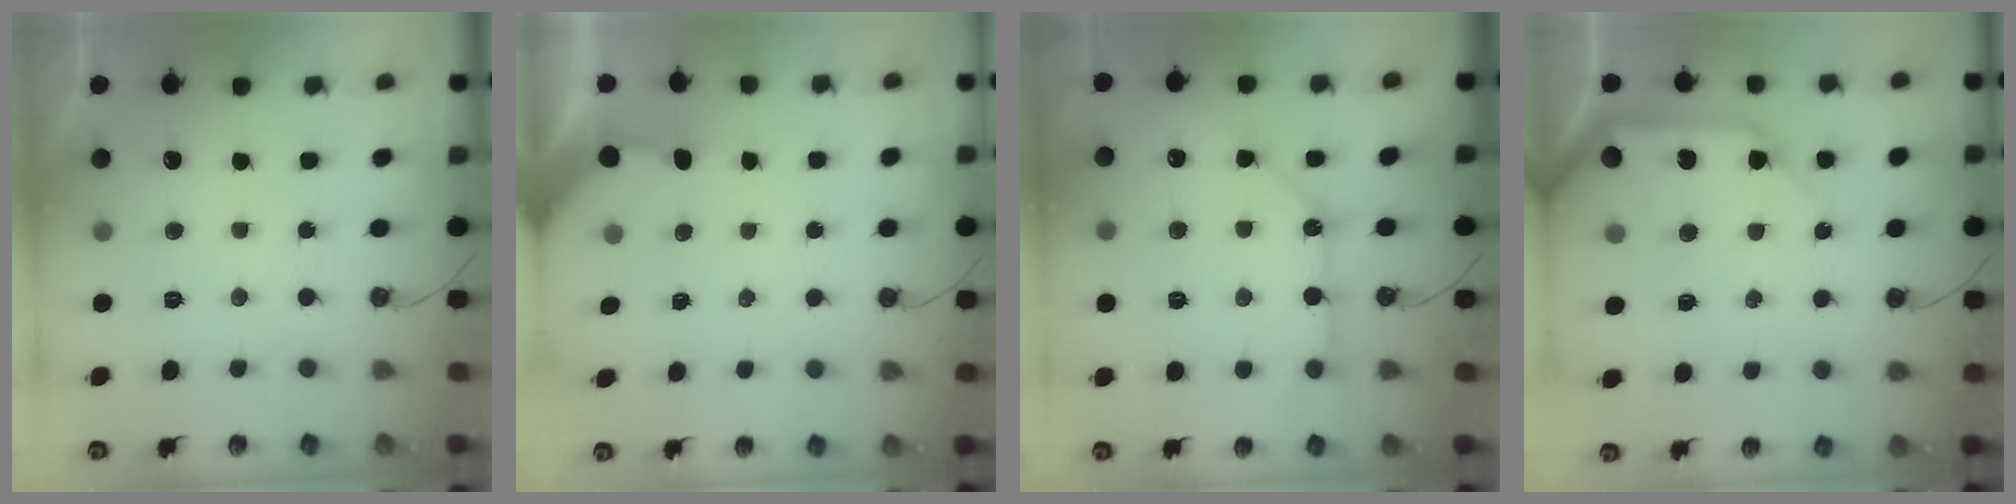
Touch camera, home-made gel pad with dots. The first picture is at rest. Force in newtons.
{"total": 2.7, "press": 2.7, "slide": 0.4}
{"total": 11.8, "press": 11.7, "slide": 1.3}
{"total": 12.3, "press": 12.2, "slide": 1.6}